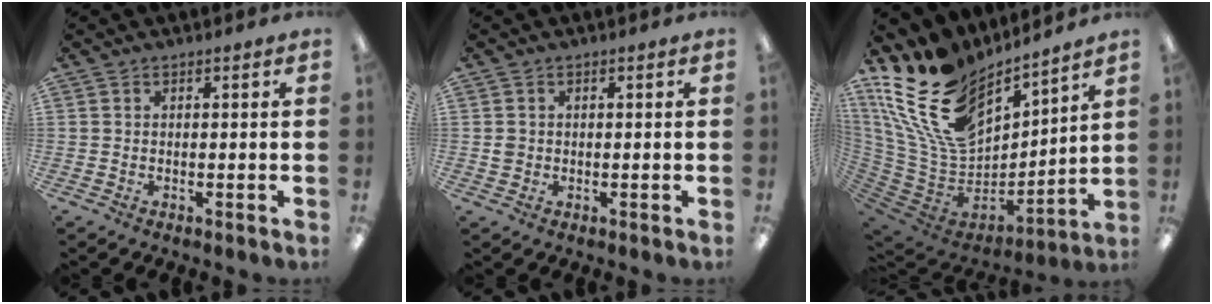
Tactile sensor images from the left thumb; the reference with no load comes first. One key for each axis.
{"total": 1.7, "fx": 0.1, "fy": 1.6, "fz": 0.6, "tx": -0.012, "ty": 0.004, "tz": 0.001}
{"total": 22.0, "fx": 12.9, "fy": 12.4, "fz": 12.8, "tx": -0.280, "ty": -0.083, "tz": 0.243}